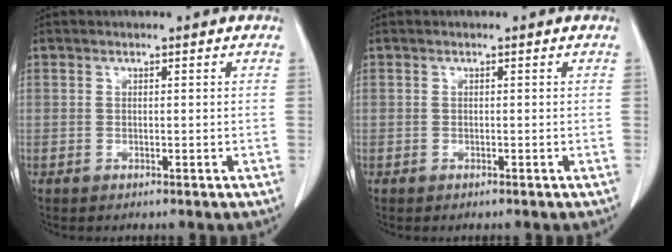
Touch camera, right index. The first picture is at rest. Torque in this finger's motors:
{"motor_torque": [0.05, -0.02, -0.02, 0.01]}